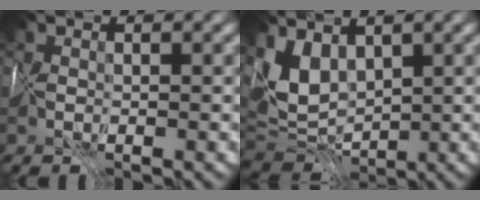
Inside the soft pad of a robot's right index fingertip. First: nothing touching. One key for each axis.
{"total": 4.6, "fx": 2.3, "fy": 2.7, "fz": 2.9, "tx": -0.069, "ty": -0.002, "tz": 0.041}